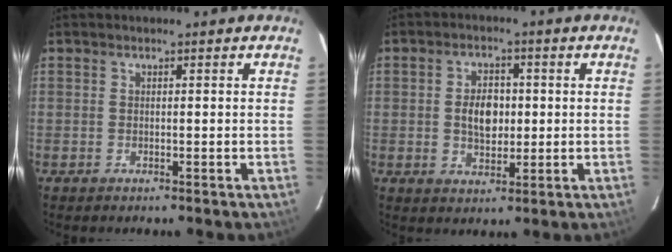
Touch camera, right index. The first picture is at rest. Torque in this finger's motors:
{"motor_torque": [0.44, 0.17, 0.37, 0.09]}